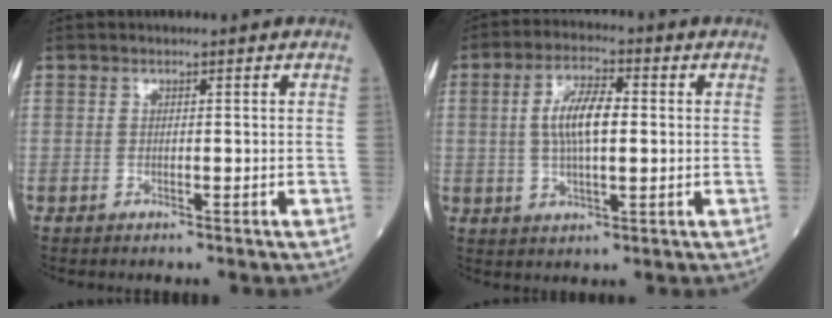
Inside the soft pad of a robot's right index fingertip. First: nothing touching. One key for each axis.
{"total": 7.8, "fx": 0.7, "fy": 2.4, "fz": 7.4, "tx": -0.149, "ty": 0.009, "tz": 0.013}